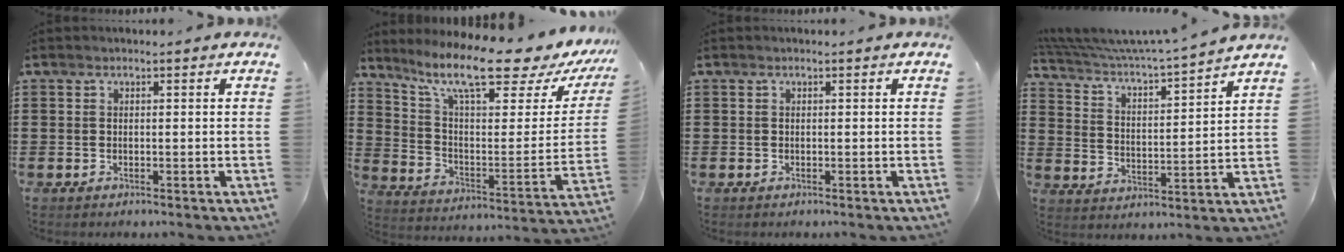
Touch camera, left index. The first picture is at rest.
{"total": 12.6, "force": [9.4, 1.6, 8.2], "torque": [-0.169, -0.062, 0.155]}
{"total": 0.0}
{"total": 4.5, "force": [4.1, -0.2, 1.9], "torque": [-0.059, -0.039, 0.061]}